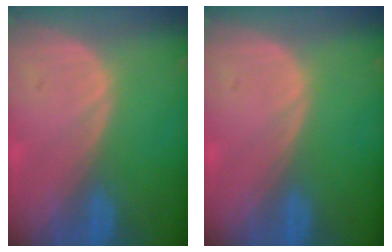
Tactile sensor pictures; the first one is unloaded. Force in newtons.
{"total": 0.0}